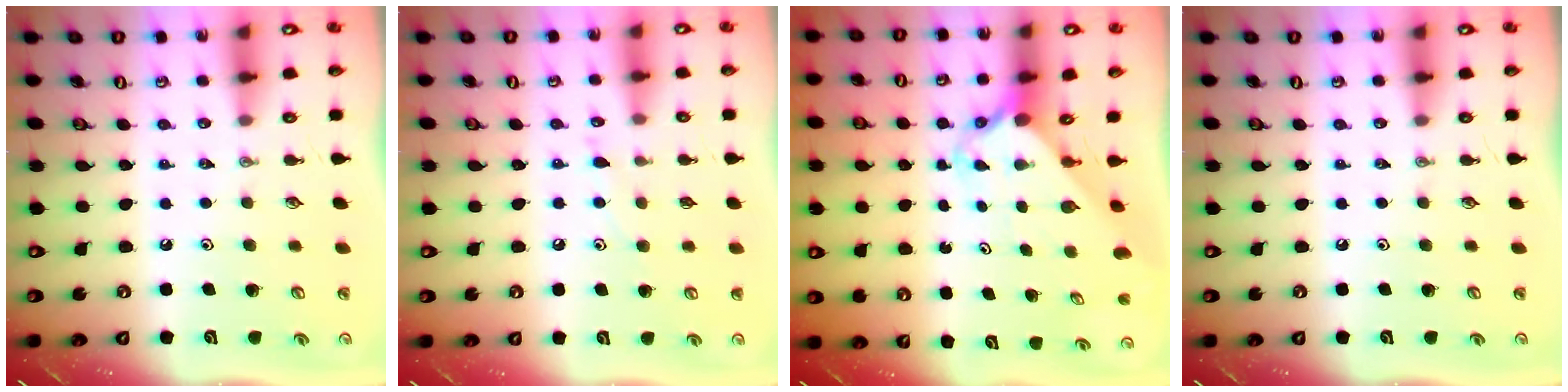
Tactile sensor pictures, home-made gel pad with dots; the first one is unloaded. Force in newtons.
{"total": 5.6, "press": 5.6, "slide": 0.4}
{"total": 2.2, "press": 2.2, "slide": 0.2}
{"total": 0.0}